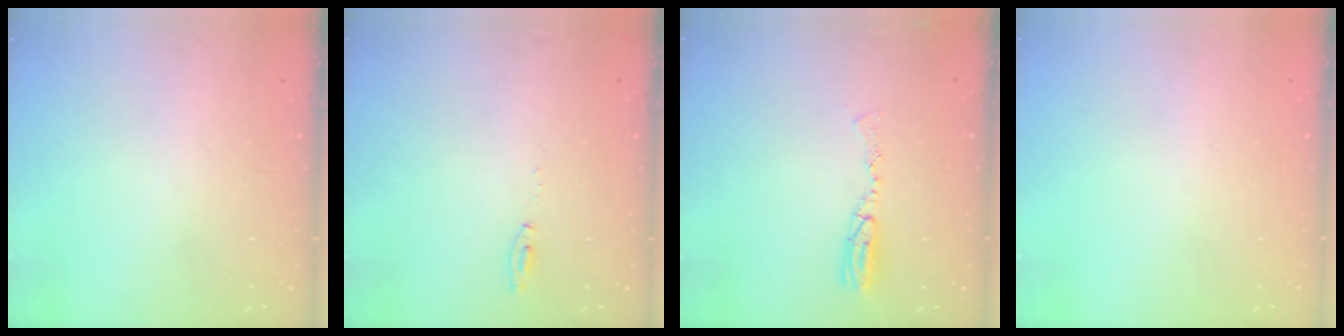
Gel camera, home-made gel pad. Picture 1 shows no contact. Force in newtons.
{"total": 4.6, "press": 4.6, "slide": 0.5}
{"total": 6.9, "press": 6.7, "slide": 1.8}
{"total": 0.0}